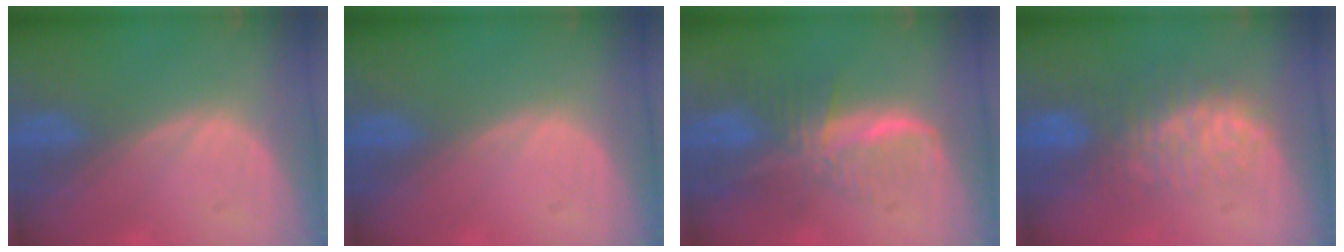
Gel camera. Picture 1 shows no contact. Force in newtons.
{"total": 0.0}
{"total": 8.2, "press": 7.0, "slide": 4.2}
{"total": 8.3, "press": 7.6, "slide": 3.4}